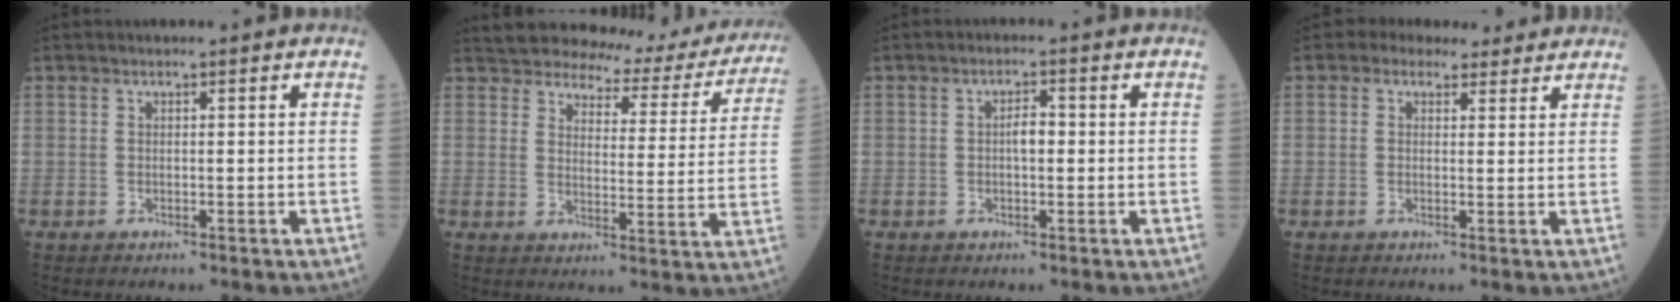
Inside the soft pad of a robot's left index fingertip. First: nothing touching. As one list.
[{"total": 18.2, "force": [17.1, 4.6, 4.1], "torque": [-0.036, -0.035, 0.191]}, {"total": 2.2, "force": [0.0, 0.8, 2.1], "torque": [-0.034, 0.005, -0.002]}, {"total": 5.3, "force": [4.5, 2.7, 1.0], "torque": [-0.009, 0.020, 0.055]}]